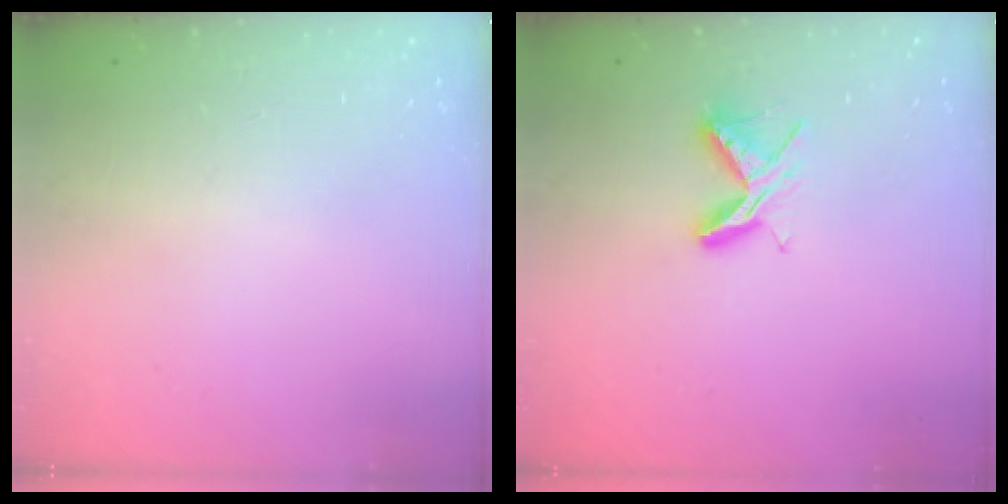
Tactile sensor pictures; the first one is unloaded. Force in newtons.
{"total": 6.8, "press": 6.7, "slide": 0.7}